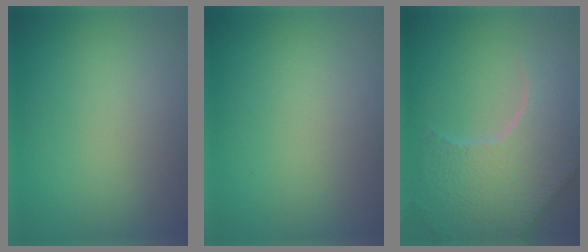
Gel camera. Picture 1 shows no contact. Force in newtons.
{"total": 0.0}
{"total": 9.1, "press": 6.4, "slide": 6.5}